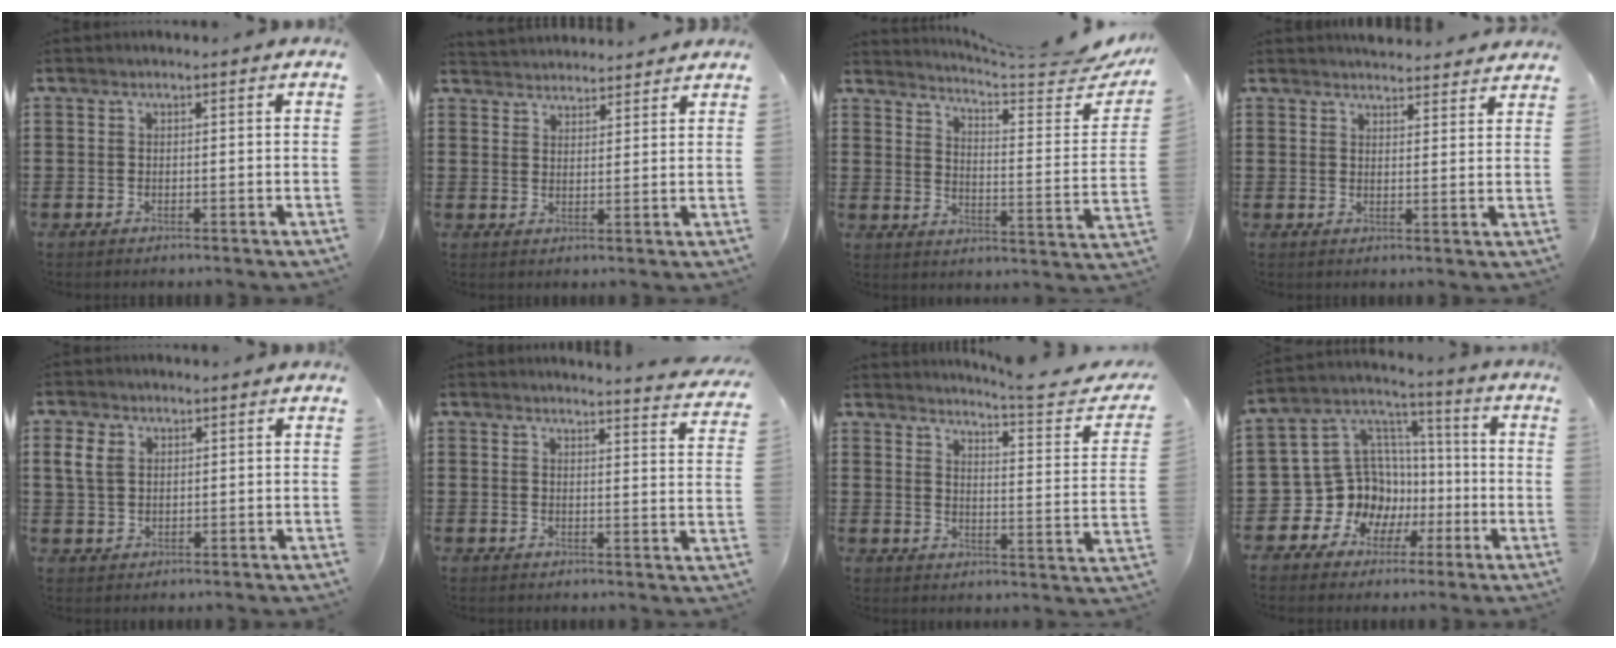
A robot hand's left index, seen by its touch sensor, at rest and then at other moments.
{"total": 3.1, "force": [3.1, 0.1, -0.6], "torque": [0.001, -0.010, 0.058]}
{"total": 4.2, "force": [3.8, -0.1, 1.7], "torque": [-0.040, -0.045, 0.056]}
{"total": 3.6, "force": [3.6, 0.1, 0.2], "torque": [-0.006, -0.016, 0.064]}
{"total": 3.2, "force": [1.4, 2.4, 1.6], "torque": [-0.041, 0.010, 0.024]}
{"total": 3.2, "force": [3.1, -0.6, 0.3], "torque": [-0.012, -0.024, 0.051]}
{"total": 5.2, "force": [4.5, -0.2, 2.5], "torque": [-0.049, -0.042, 0.064]}
{"total": 11.7, "force": [-2.7, 10.9, 3.1], "torque": [-0.120, -0.009, -0.039]}